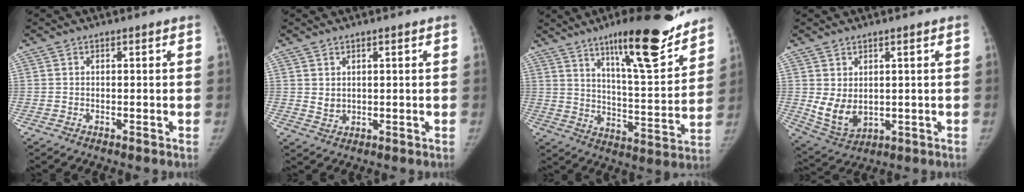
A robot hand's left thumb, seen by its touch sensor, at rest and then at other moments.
{"total": 2.4, "force": [1.1, 1.6, 1.5], "torque": [-0.020, -0.012, 0.026]}
{"total": 20.9, "force": [14.5, 4.1, 14.5], "torque": [-0.184, -0.082, 0.227]}
{"total": 7.2, "force": [0.8, 5.0, 5.2], "torque": [-0.081, -0.018, 0.036]}